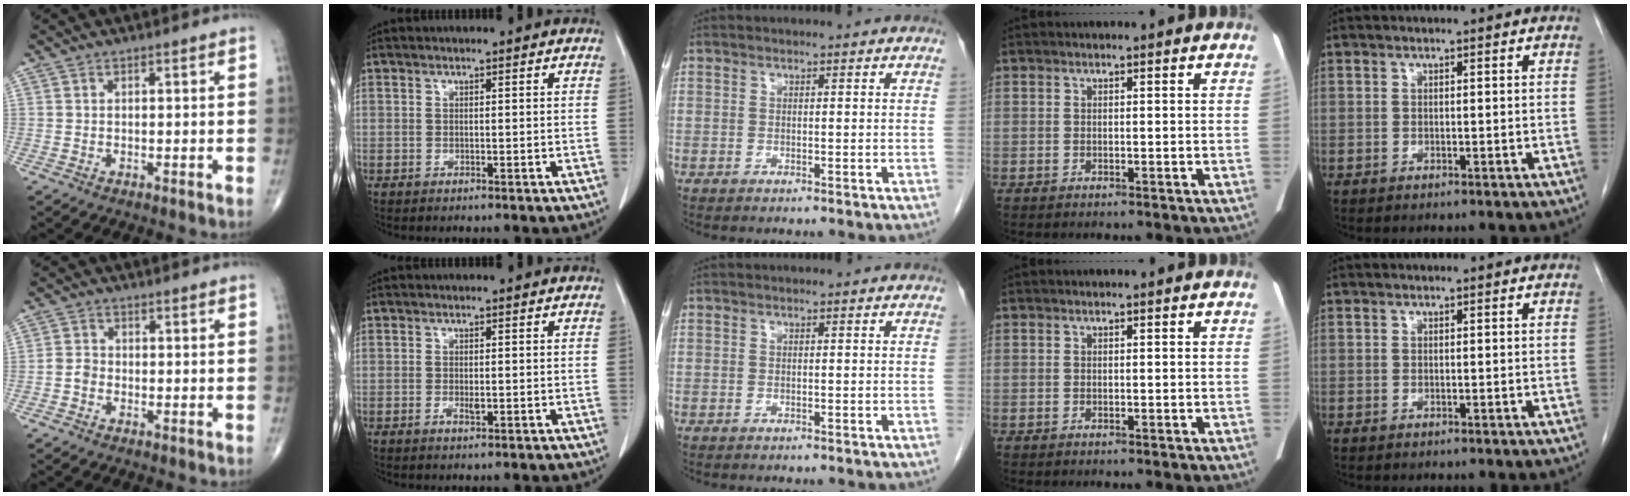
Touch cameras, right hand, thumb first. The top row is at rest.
{"thumb": {"total": 2.1, "force": [-0.9, 1.6, 1.0], "torque": [-0.013, 0.009, -0.022]}, "index": {"total": 1.1, "force": [-0.3, 0.3, 1.0], "torque": [-0.021, -0.003, -0.004]}}